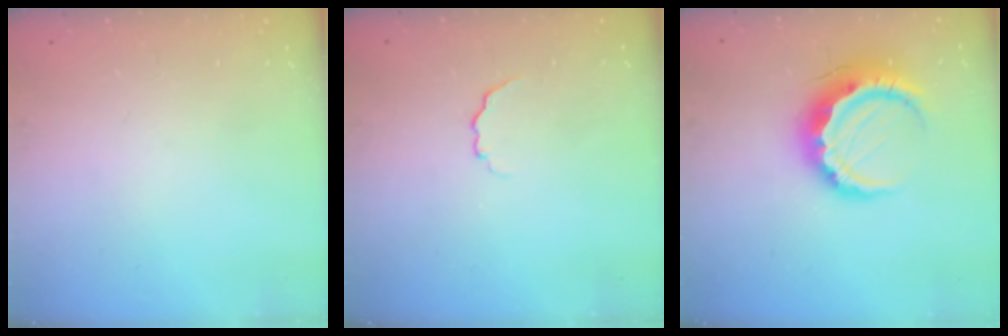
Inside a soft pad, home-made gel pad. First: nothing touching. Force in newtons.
{"total": 3.3, "press": 3.2, "slide": 0.8}
{"total": 13.8, "press": 13.8, "slide": 0.5}